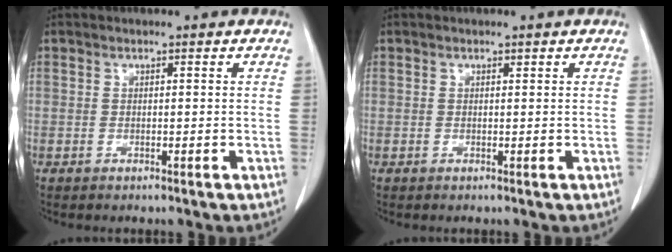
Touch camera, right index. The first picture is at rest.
{"total": 0.0}